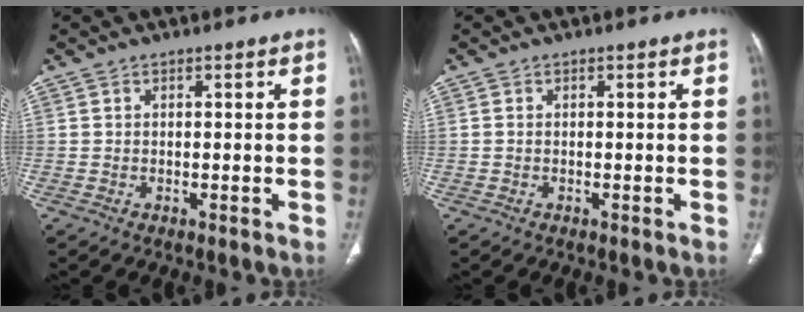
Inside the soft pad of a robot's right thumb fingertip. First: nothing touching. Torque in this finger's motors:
{"motor_torque": [-0.20, -0.03, -0.33, -0.05, -0.03]}